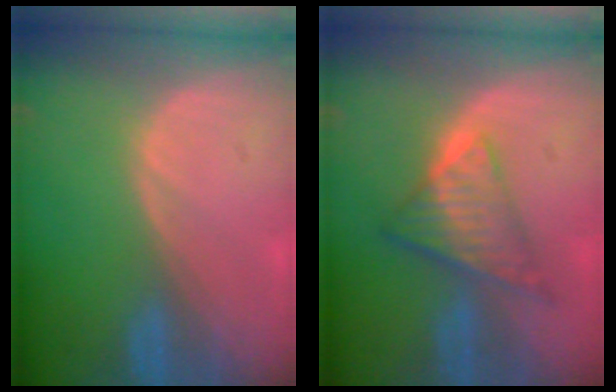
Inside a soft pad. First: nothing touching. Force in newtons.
{"total": 7.5, "press": 6.3, "slide": 4.0}